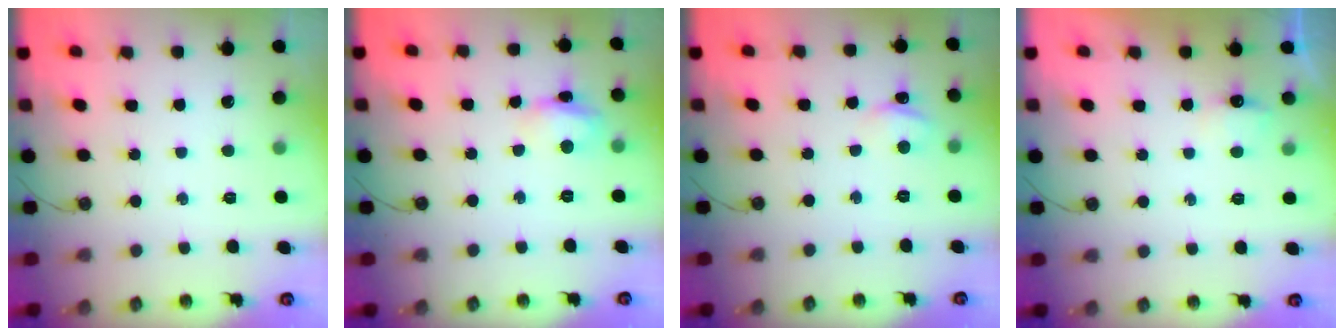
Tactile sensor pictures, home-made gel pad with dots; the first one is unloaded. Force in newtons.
{"total": 7.3, "press": 7.3, "slide": 0.5}
{"total": 3.0, "press": 3.0, "slide": 0.4}
{"total": 5.2, "press": 5.1, "slide": 1.0}